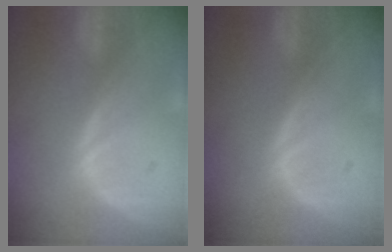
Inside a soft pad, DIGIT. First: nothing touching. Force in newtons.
{"total": 0.0}